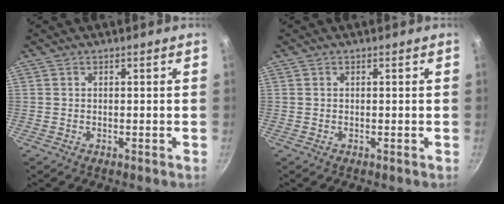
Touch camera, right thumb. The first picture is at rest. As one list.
[{"total": 0.0}]